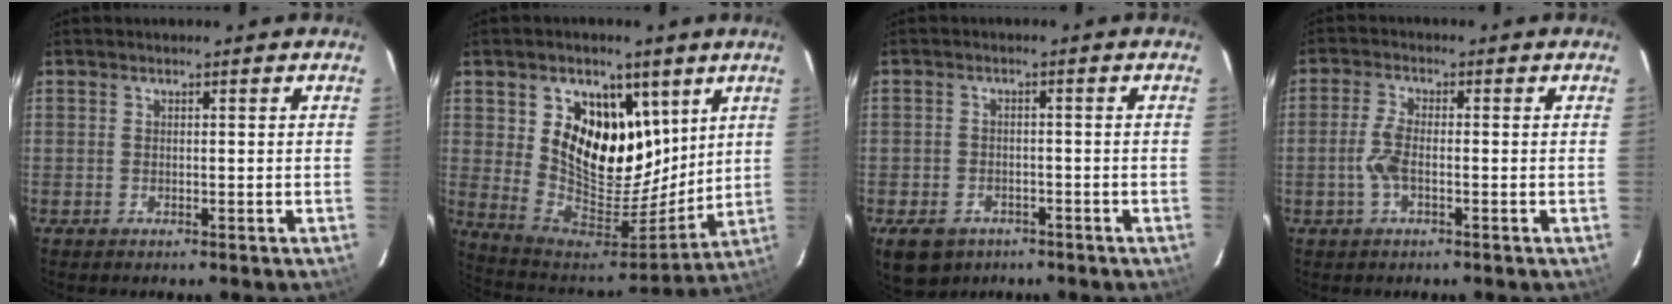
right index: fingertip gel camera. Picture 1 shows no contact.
{"total": 18.6, "force": [7.8, 12.4, 11.4], "torque": [-0.223, -0.012, 0.150]}
{"total": 8.3, "force": [-4.9, 5.8, 3.4], "torque": [-0.083, 0.002, -0.067]}
{"total": 4.3, "force": [-1.2, 1.5, 3.9], "torque": [-0.090, 0.003, -0.025]}